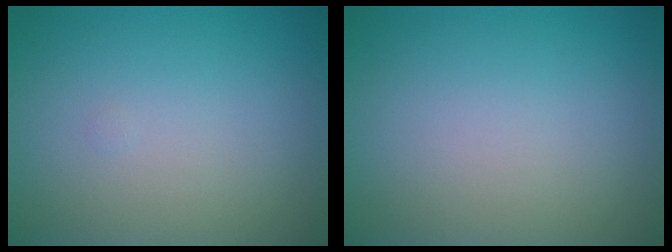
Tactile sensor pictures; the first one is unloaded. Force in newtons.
{"total": 0.0}